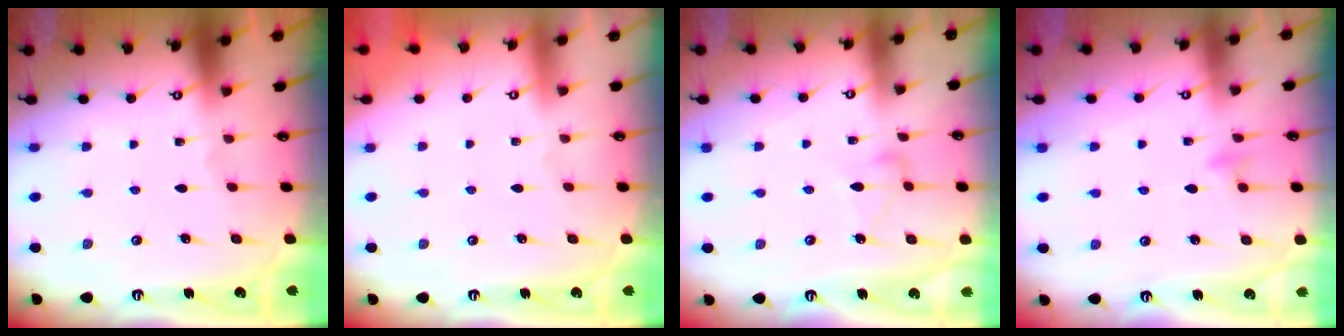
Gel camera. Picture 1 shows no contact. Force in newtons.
{"total": 3.8, "press": 3.8, "slide": 0.1}
{"total": 4.3, "press": 4.3, "slide": 0.2}
{"total": 5.1, "press": 5.0, "slide": 0.7}